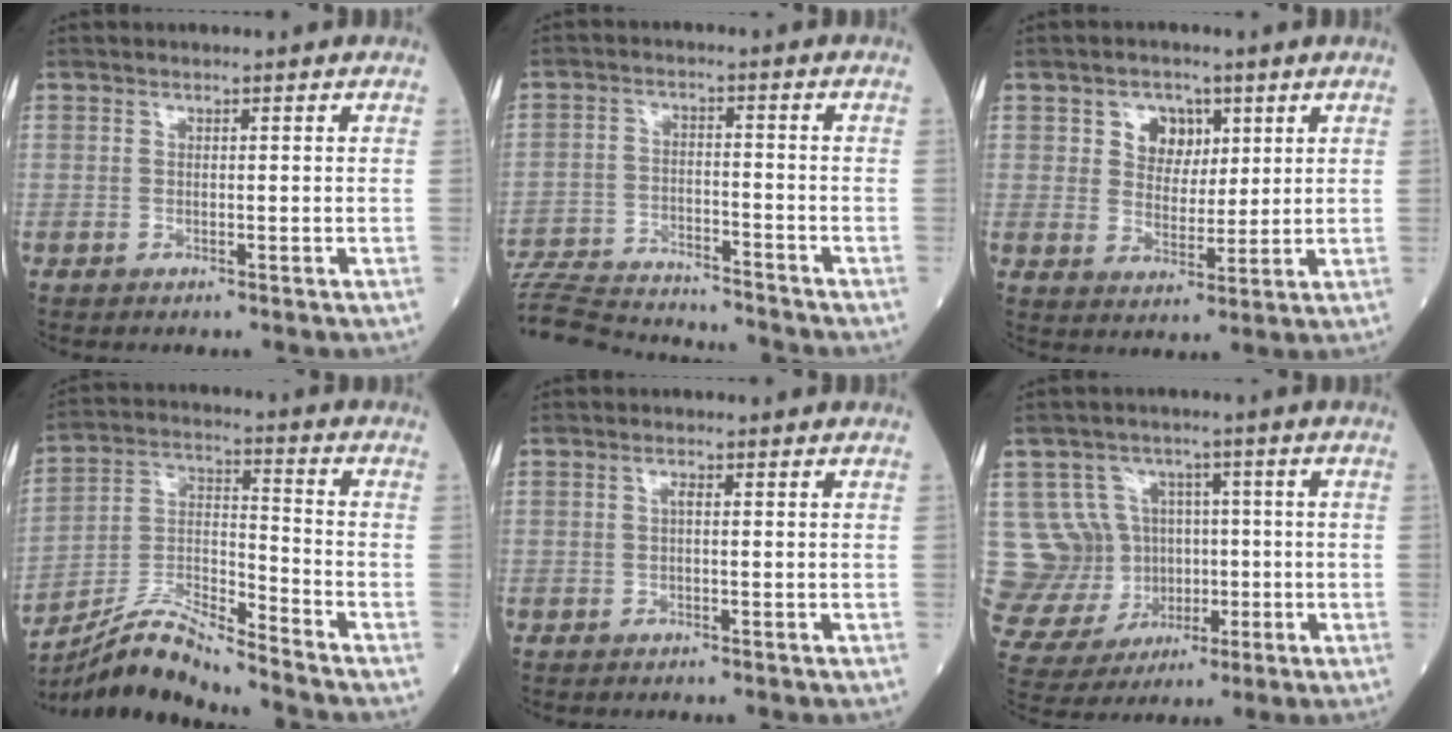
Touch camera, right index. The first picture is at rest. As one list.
[{"total": 15.6, "force": [-15.1, 1.2, 3.9], "torque": [-0.077, -0.001, -0.231]}, {"total": 5.4, "force": [2.5, 4.1, 2.5], "torque": [-0.037, 0.009, 0.046]}, {"total": 10.5, "force": [-9.7, -0.5, 4.0], "torque": [-0.085, 0.008, -0.180]}, {"total": 0.7, "force": [0.1, 0.1, 0.7], "torque": [-0.012, 0.003, 0.000]}, {"total": 12.4, "force": [0.5, 12.0, 3.3], "torque": [-0.088, 0.053, 0.037]}]